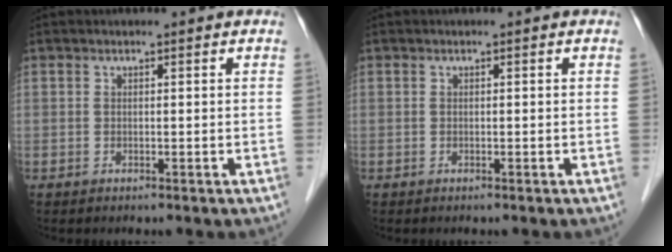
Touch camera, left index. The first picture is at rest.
{"total": 0.0}